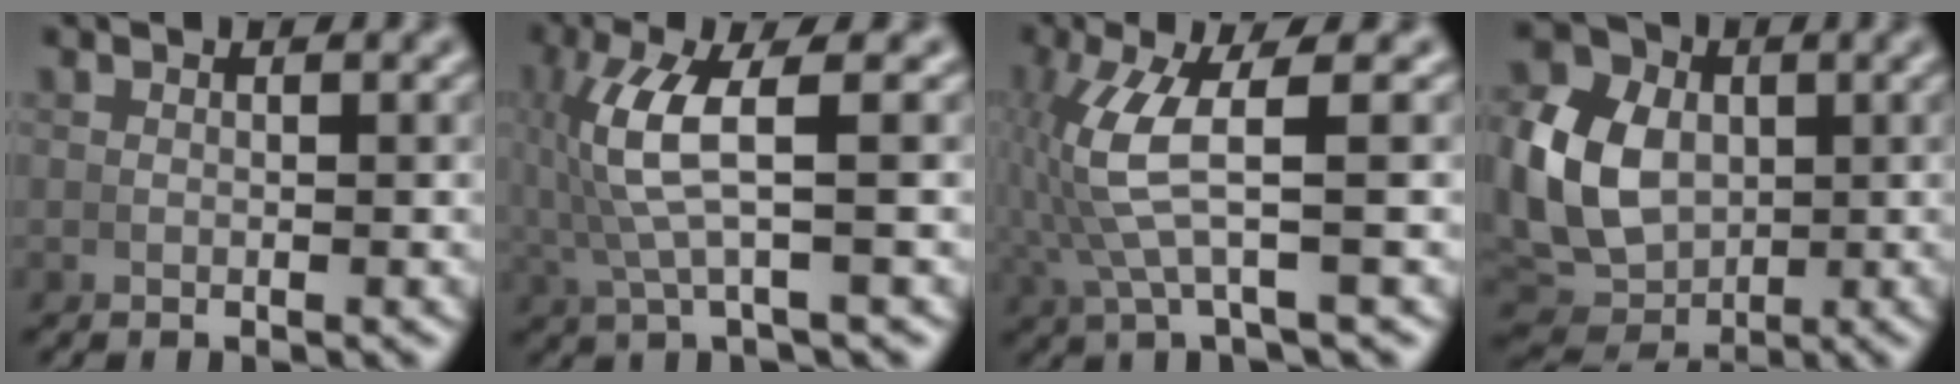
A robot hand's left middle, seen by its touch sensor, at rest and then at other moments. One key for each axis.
{"total": 5.8, "fx": 0.7, "fy": 1.5, "fz": 5.6, "tx": -0.118, "ty": 0.009, "tz": 0.015}
{"total": 5.8, "fx": 0.6, "fy": 1.5, "fz": 5.6, "tx": -0.125, "ty": 0.007, "tz": 0.014}
{"total": 9.7, "fx": 0.2, "fy": 7.8, "fz": 5.7, "tx": -0.133, "ty": -0.032, "tz": 0.016}